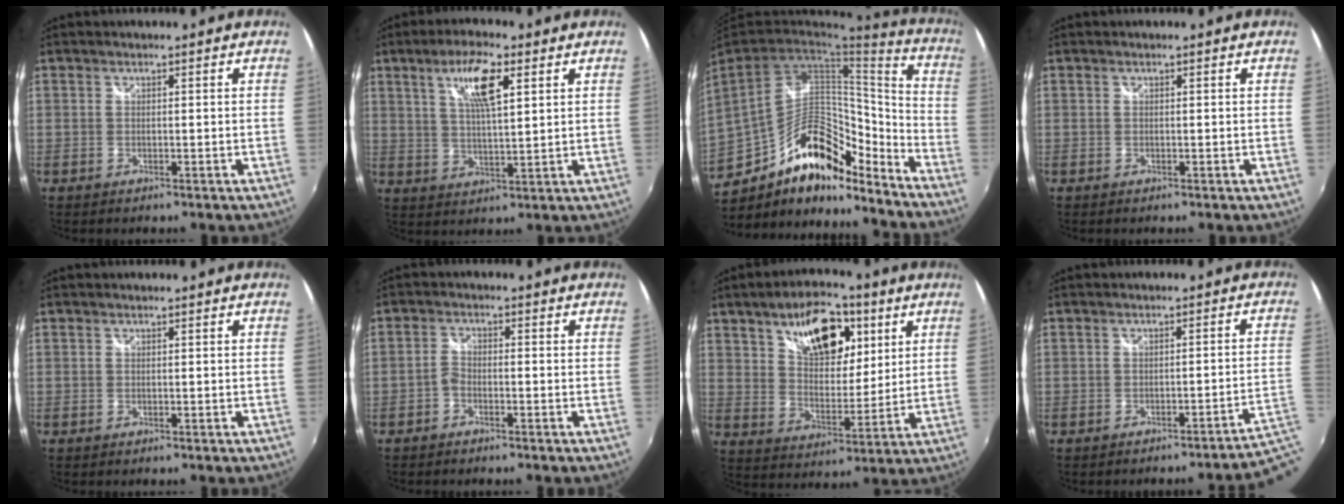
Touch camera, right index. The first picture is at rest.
{"total": 8.6, "force": [4.1, 2.1, 7.3], "torque": [-0.131, 0.008, 0.075]}
{"total": 22.4, "force": [-14.8, 10.8, 12.9], "torque": [-0.262, 0.020, -0.235]}
{"total": 0.0}
{"total": 0.0}
{"total": 1.9, "force": [-1.4, 0.8, 1.0], "torque": [-0.029, 0.009, -0.027]}
{"total": 15.6, "force": [7.8, 8.1, 10.8], "torque": [-0.177, 0.019, 0.134]}
{"total": 4.0, "force": [-2.9, -1.3, 2.4], "torque": [-0.028, -0.006, -0.037]}